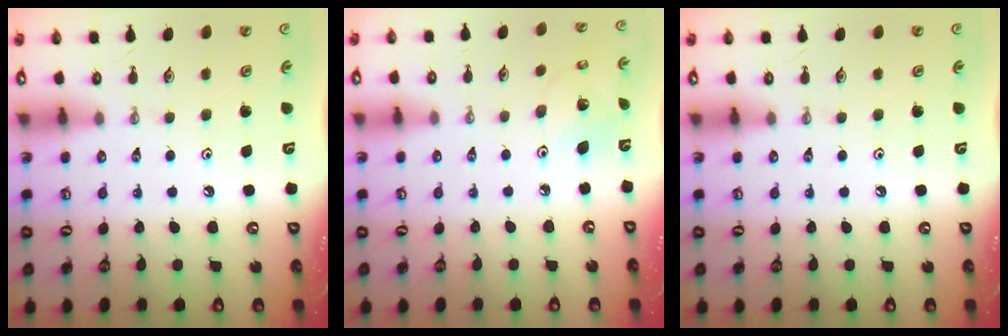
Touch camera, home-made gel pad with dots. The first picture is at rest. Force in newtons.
{"total": 4.8, "press": 4.8, "slide": 0.2}
{"total": 0.0}